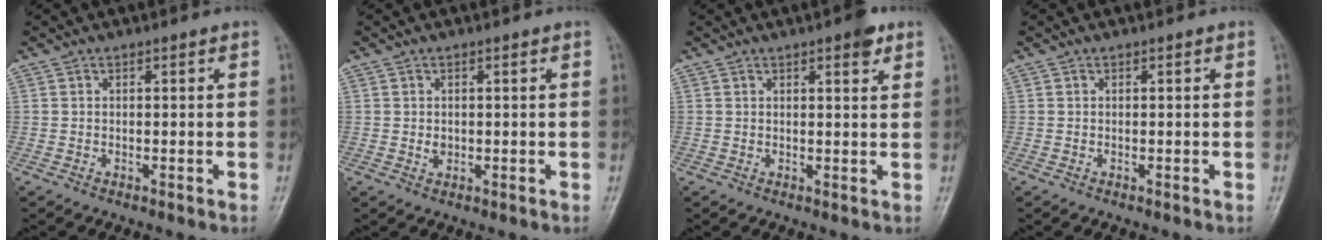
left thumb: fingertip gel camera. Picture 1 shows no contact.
{"total": 1.2, "force": [0.3, 0.9, 0.8], "torque": [-0.009, -0.002, 0.008]}
{"total": 4.9, "force": [3.2, 0.9, 3.6], "torque": [-0.043, -0.017, 0.040]}
{"total": 0.0}